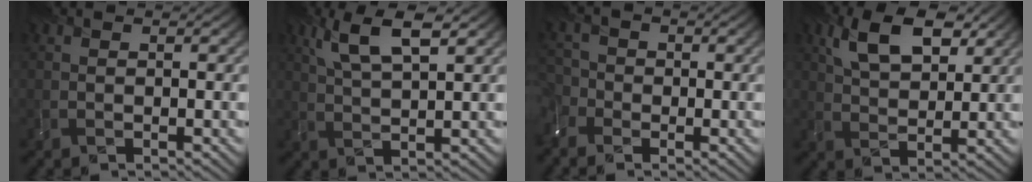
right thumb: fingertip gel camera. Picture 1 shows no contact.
{"total": 6.5, "force": [3.5, 2.0, 5.2], "torque": [-0.107, 0.005, 0.070]}
{"total": 3.3, "force": [-2.0, 2.4, 1.2], "torque": [-0.044, -0.008, -0.046]}
{"total": 8.2, "force": [3.9, 4.3, 5.9], "torque": [-0.115, 0.004, 0.073]}